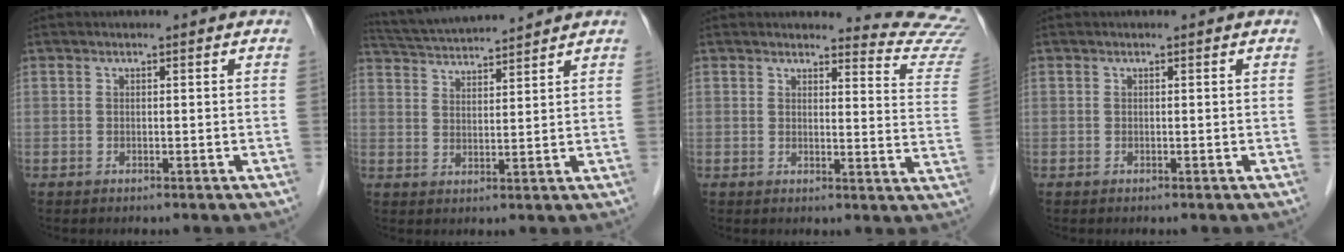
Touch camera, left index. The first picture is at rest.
{"total": 10.0, "force": [9.5, -0.4, 3.1], "torque": [-0.068, 0.026, 0.158]}
{"total": 10.7, "force": [10.7, -0.3, 0.1], "torque": [0.015, -0.112, 0.088]}
{"total": 0.0}